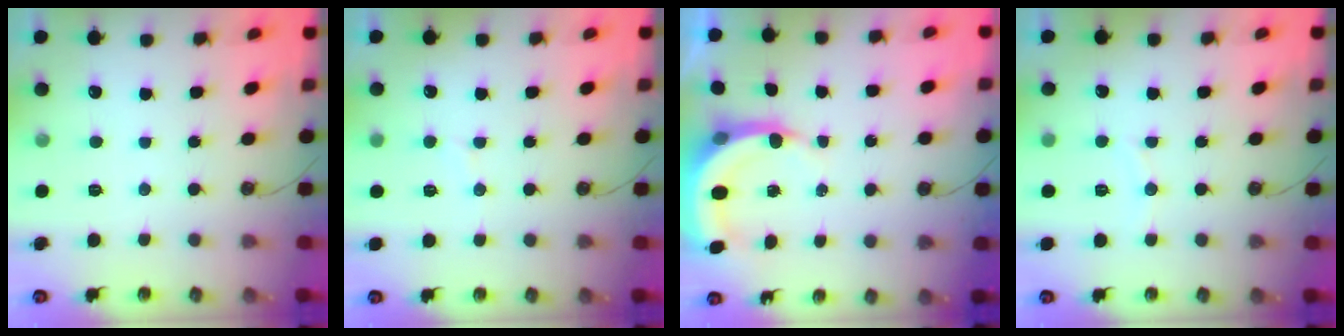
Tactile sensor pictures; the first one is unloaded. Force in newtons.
{"total": 4.8, "press": 4.7, "slide": 0.7}
{"total": 5.5, "press": 5.5, "slide": 0.9}
{"total": 3.5, "press": 3.4, "slide": 0.8}